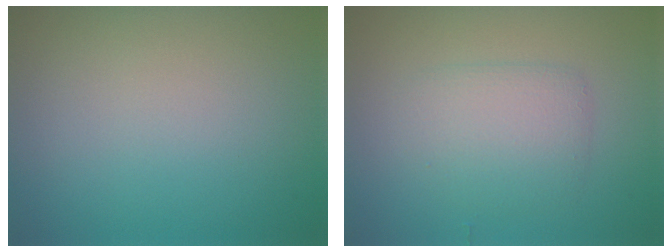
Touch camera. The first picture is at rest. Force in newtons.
{"total": 2.9, "press": 2.9, "slide": 0.2}